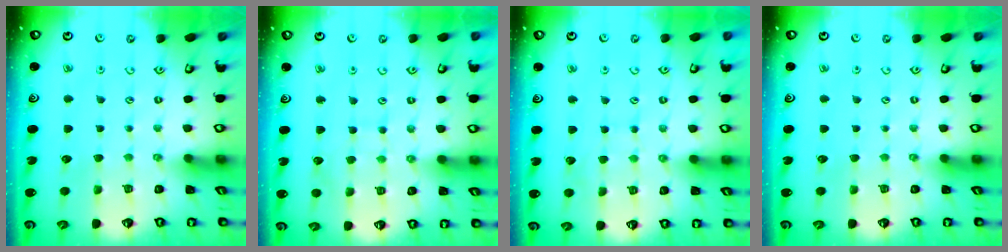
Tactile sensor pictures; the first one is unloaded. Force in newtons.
{"total": 5.5, "press": 5.5, "slide": 0.5}
{"total": 2.8, "press": 2.8, "slide": 0.3}
{"total": 0.0}